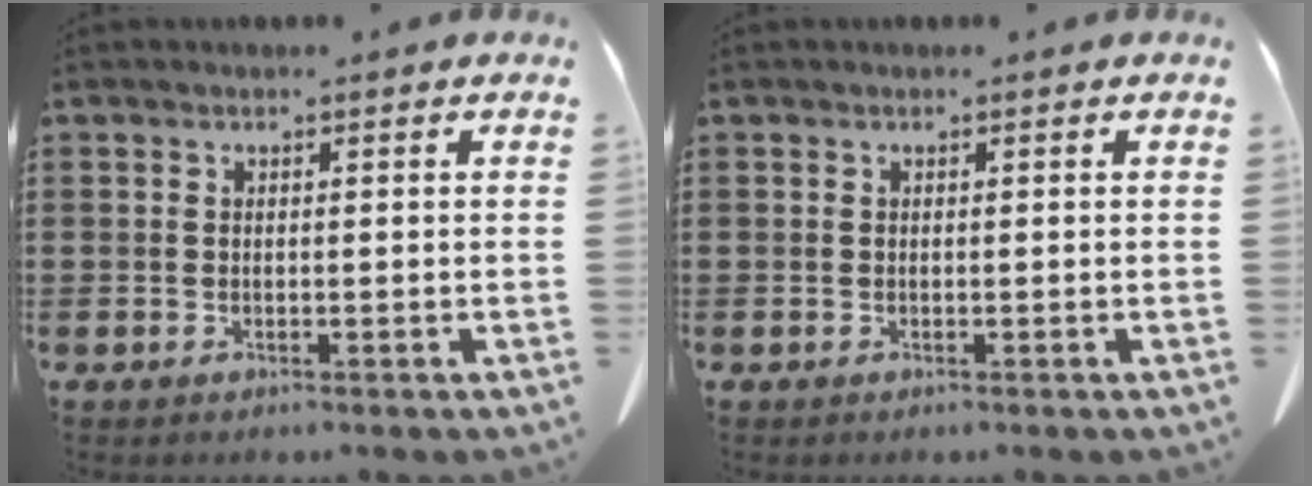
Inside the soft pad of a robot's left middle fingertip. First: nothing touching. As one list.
[{"total": 0.0}]